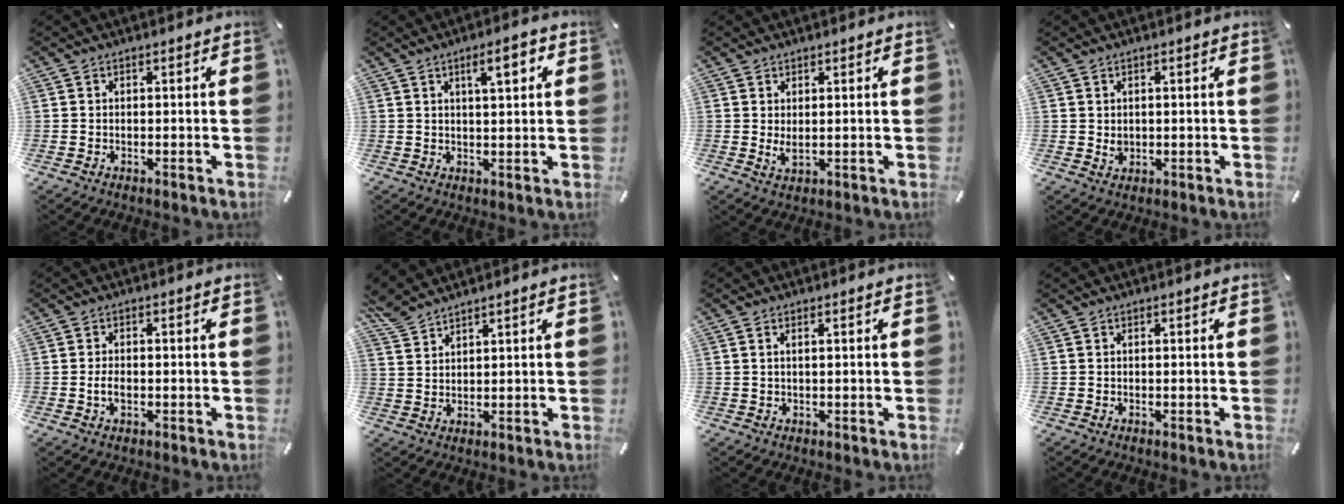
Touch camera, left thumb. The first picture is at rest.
{"total": 6.2, "force": [2.8, 1.6, 5.3], "torque": [-0.079, -0.008, 0.039]}
{"total": 2.6, "force": [0.6, 1.1, 2.3], "torque": [-0.051, -0.008, 0.005]}
{"total": 1.9, "force": [0.3, 1.7, 0.8], "torque": [-0.009, 0.001, 0.004]}
{"total": 2.9, "force": [-0.7, 1.7, 2.3], "torque": [-0.047, 0.001, -0.013]}
{"total": 4.7, "force": [4.4, 0.7, 1.5], "torque": [-0.042, -0.018, 0.085]}
{"total": 1.0, "force": [0.3, 0.1, 1.0], "torque": [-0.020, -0.002, 0.005]}
{"total": 0.0}